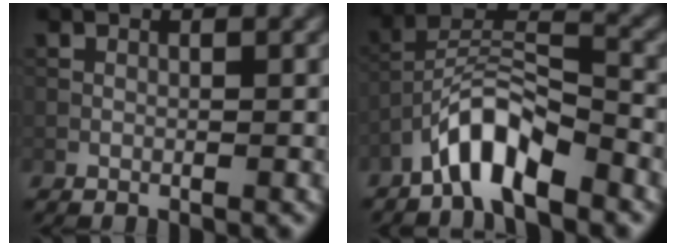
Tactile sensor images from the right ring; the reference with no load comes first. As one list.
[{"total": 6.3, "force": [-4.4, 1.9, 4.1], "torque": [-0.073, 0.012, -0.086]}]